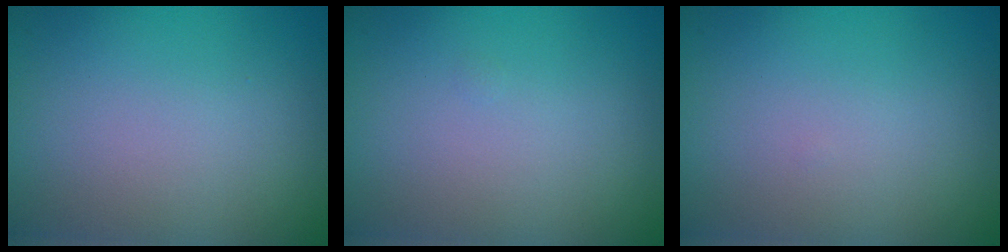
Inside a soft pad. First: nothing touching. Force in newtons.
{"total": 0.0}
{"total": 0.0}